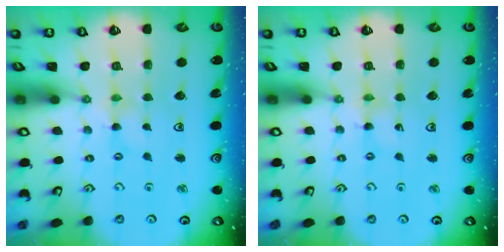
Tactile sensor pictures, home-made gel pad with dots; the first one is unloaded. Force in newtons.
{"total": 0.5, "press": 0.5, "slide": 0.2}